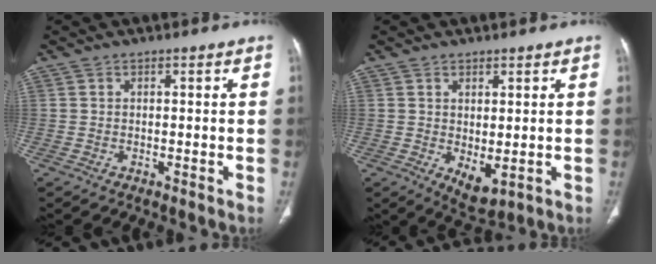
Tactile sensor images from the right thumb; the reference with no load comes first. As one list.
[{"total": 4.7, "force": [-0.3, 2.3, 4.0], "torque": [-0.058, -0.015, 0.012]}]